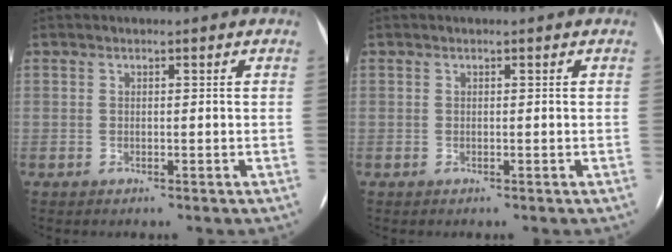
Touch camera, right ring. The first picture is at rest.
{"total": 0.0}